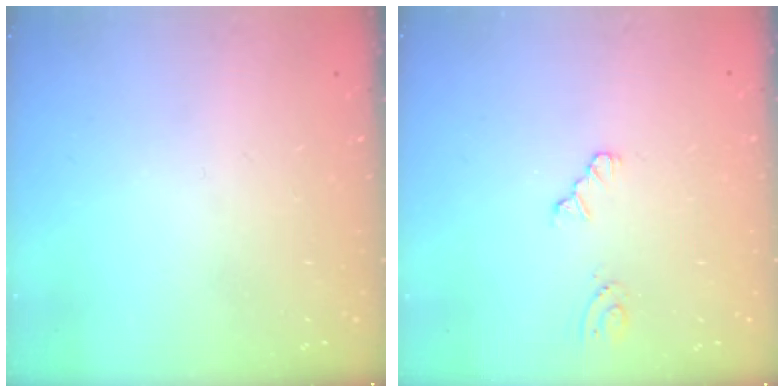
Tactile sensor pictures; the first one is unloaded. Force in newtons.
{"total": 2.2, "press": 2.2, "slide": 0.3}